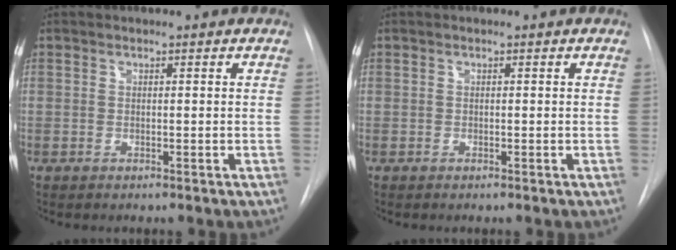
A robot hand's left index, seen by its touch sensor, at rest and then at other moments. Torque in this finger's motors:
{"motor_torque": [-0.01, 0.01, 0.02, 0.00]}